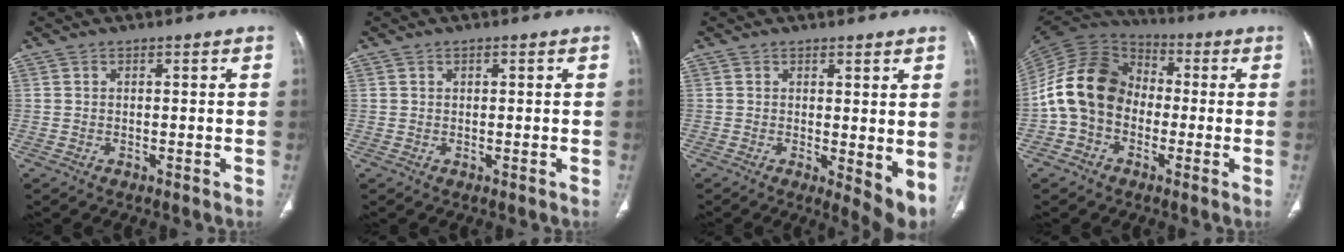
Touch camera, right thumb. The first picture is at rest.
{"total": 0.5, "force": [0.2, 0.4, 0.3], "torque": [-0.002, 0.000, 0.003]}
{"total": 6.3, "force": [0.5, 2.4, 5.8], "torque": [-0.073, -0.018, 0.014]}
{"total": 14.6, "force": [-2.0, 11.6, 8.6], "torque": [-0.150, 0.039, -0.053]}